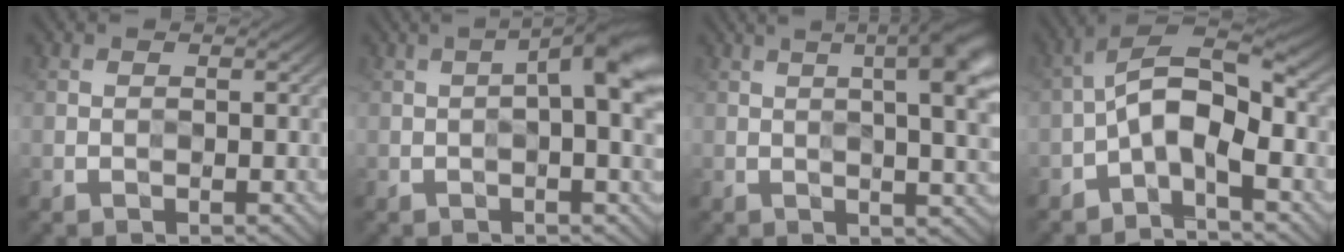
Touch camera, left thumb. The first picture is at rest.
{"total": 5.0, "force": [0.6, 0.7, 4.9], "torque": [-0.072, 0.015, 0.004]}
{"total": 10.1, "force": [3.6, 2.7, 9.0], "torque": [-0.090, 0.033, 0.038]}
{"total": 8.2, "force": [-2.8, 3.5, 6.8], "torque": [-0.118, 0.014, -0.065]}